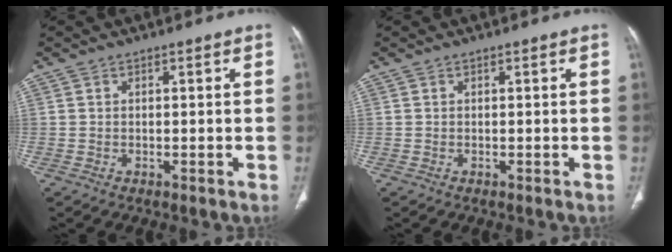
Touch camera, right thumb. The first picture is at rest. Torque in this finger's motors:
{"motor_torque": [-0.01, 0.01, 0.00, 0.00, 0.00]}